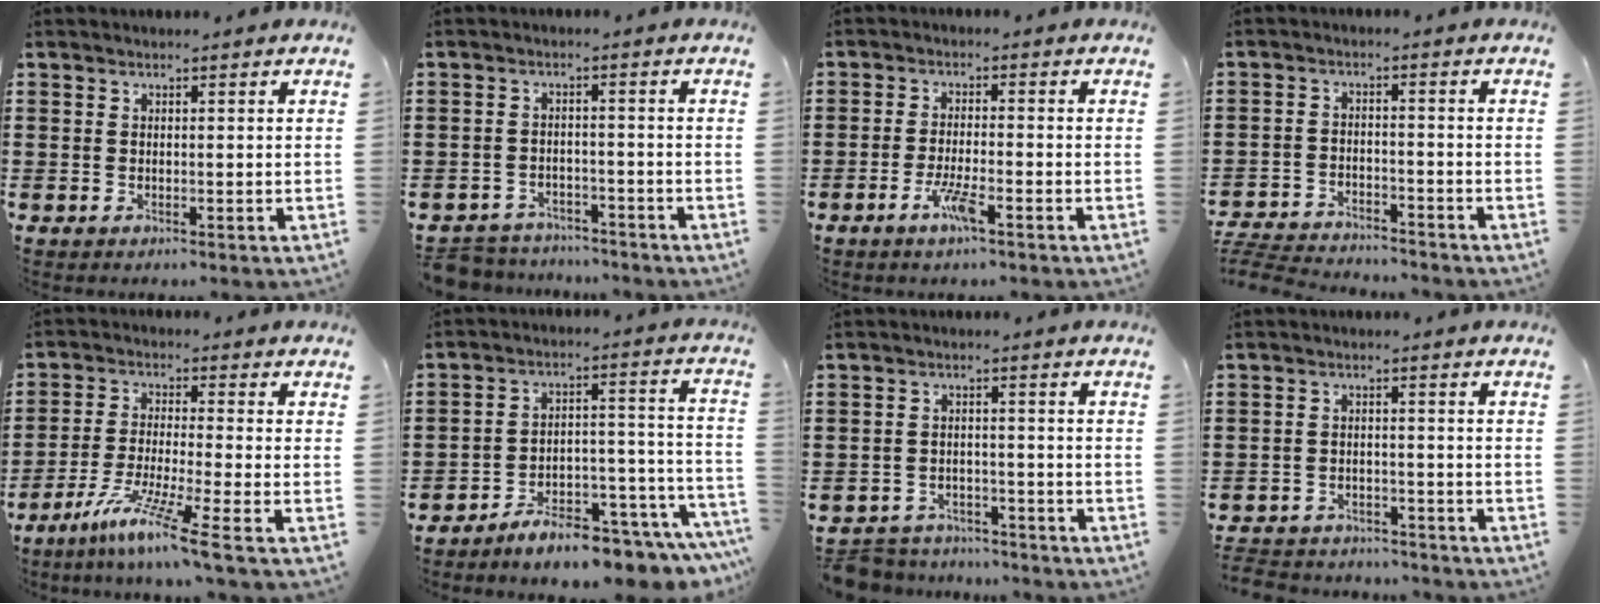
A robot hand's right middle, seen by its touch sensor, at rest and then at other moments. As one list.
[{"total": 3.7, "force": [-3.6, 0.7, -0.2], "torque": [-0.012, -0.002, -0.081]}, {"total": 4.5, "force": [-2.5, 0.6, 3.8], "torque": [-0.080, -0.007, -0.048]}, {"total": 5.0, "force": [-4.9, 0.6, 0.6], "torque": [-0.022, 0.002, -0.104]}, {"total": 8.3, "force": [-5.9, -0.9, 5.8], "torque": [-0.121, -0.020, -0.118]}, {"total": 6.6, "force": [-6.4, 0.5, 1.8], "torque": [-0.023, 0.012, -0.120]}, {"total": 4.1, "force": [-4.0, 0.7, -0.1], "torque": [-0.011, 0.002, -0.088]}, {"total": 3.3, "force": [-3.2, 0.7, -0.1], "torque": [-0.005, 0.001, -0.071]}]